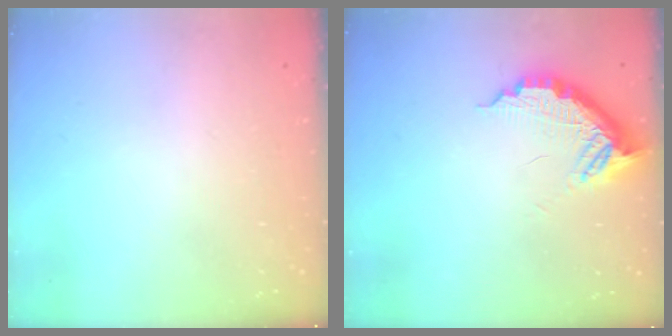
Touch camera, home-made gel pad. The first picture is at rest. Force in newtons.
{"total": 11.4, "press": 11.4, "slide": 0.6}